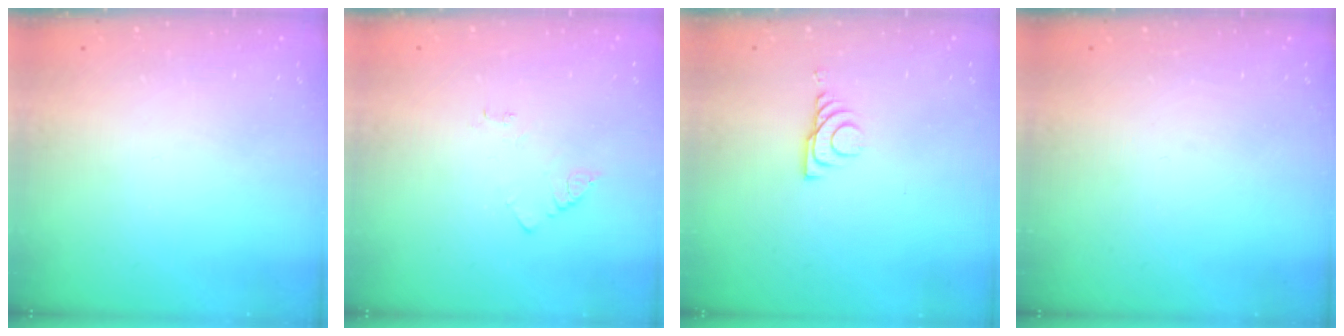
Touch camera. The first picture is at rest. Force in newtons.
{"total": 2.7, "press": 2.7, "slide": 0.4}
{"total": 6.9, "press": 6.9, "slide": 0.8}
{"total": 0.0}